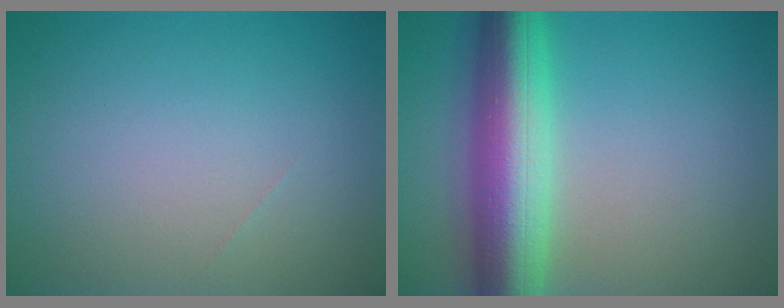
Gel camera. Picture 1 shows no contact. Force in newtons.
{"total": 9.8, "press": 9.8, "slide": 0.3}